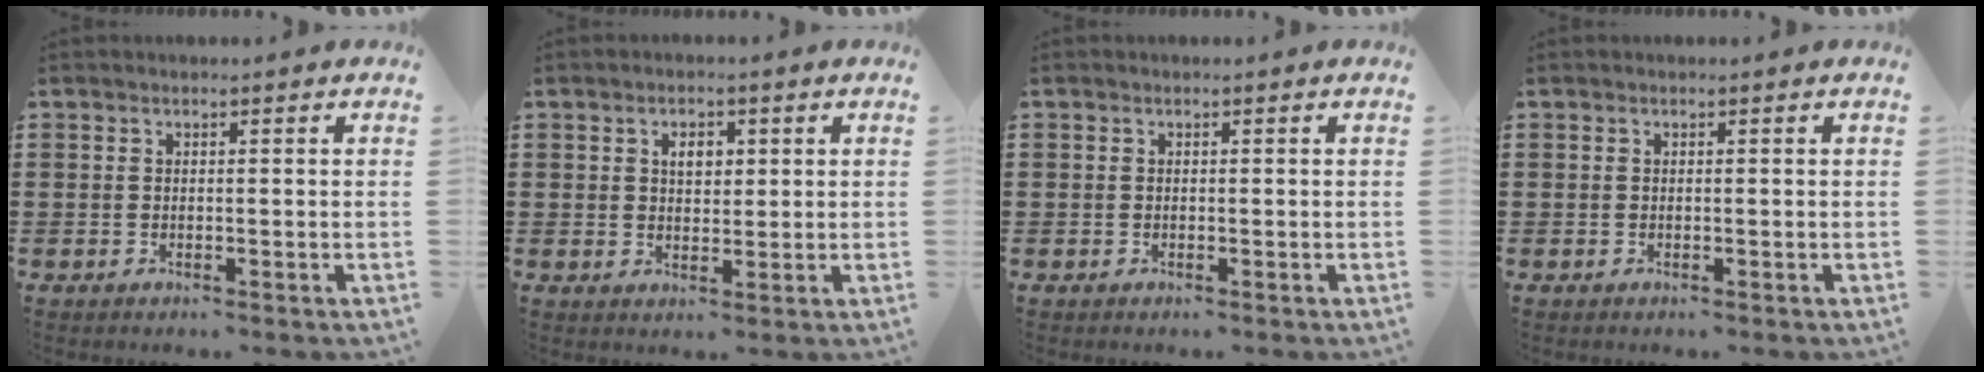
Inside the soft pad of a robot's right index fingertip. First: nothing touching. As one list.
[{"total": 2.7, "force": [0.8, 1.8, 1.9], "torque": [-0.036, 0.006, 0.011]}, {"total": 0.0}, {"total": 0.0}]